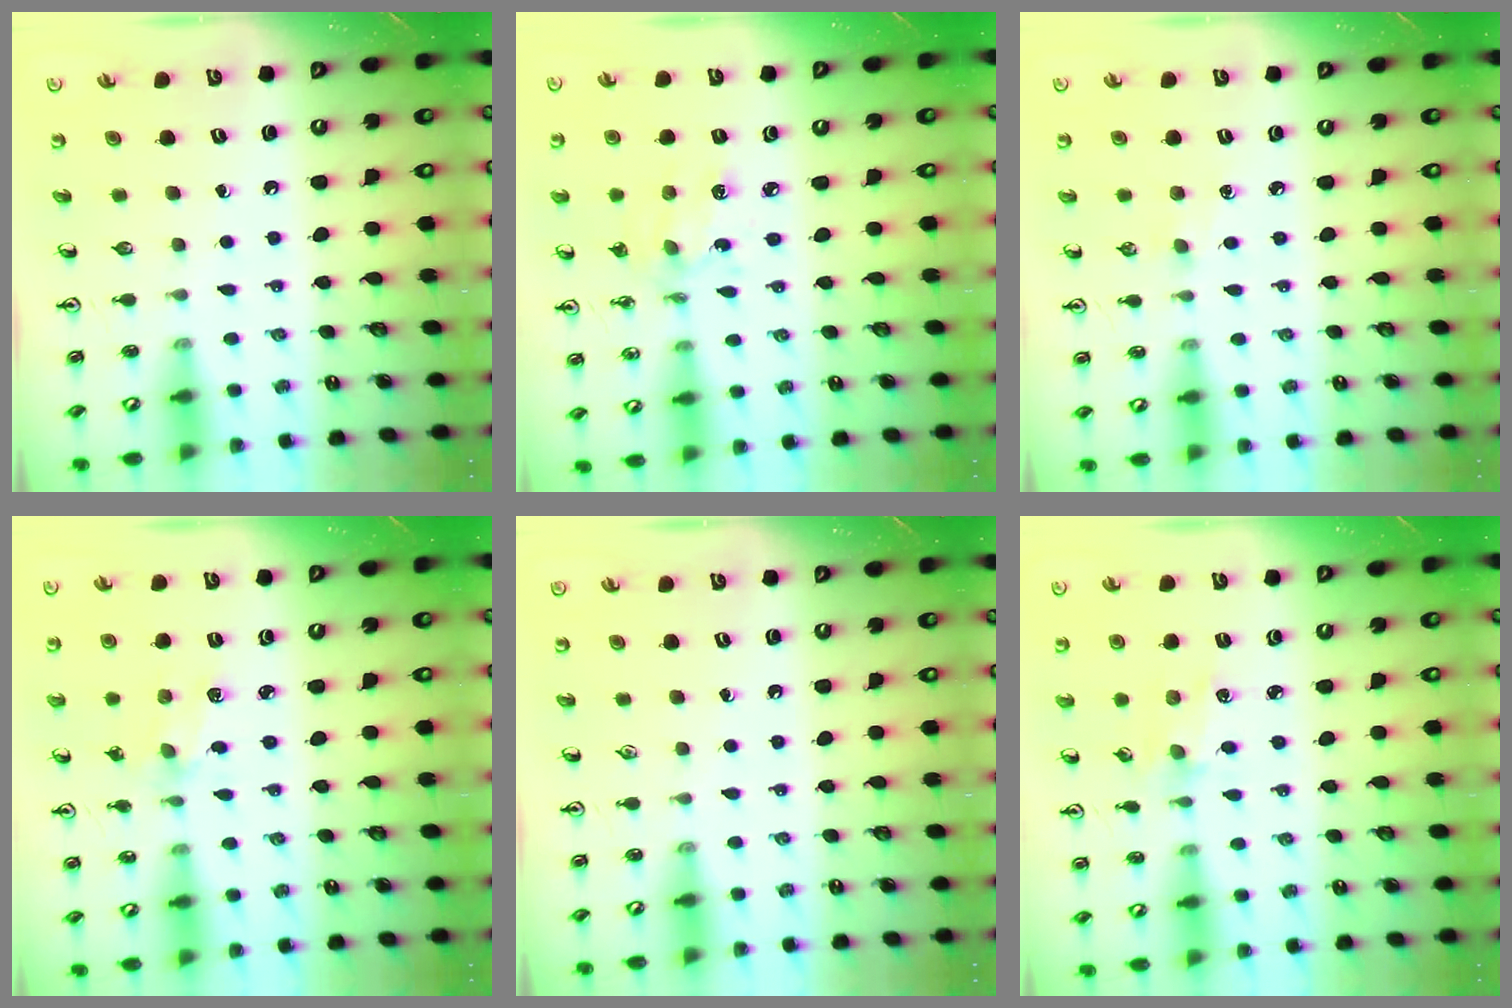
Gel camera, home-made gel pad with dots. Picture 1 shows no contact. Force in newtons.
{"total": 3.1, "press": 2.9, "slide": 1.1}
{"total": 2.9, "press": 2.9, "slide": 0.5}
{"total": 2.1, "press": 2.1, "slide": 0.3}
{"total": 0.0}
{"total": 2.6, "press": 2.6, "slide": 0.4}